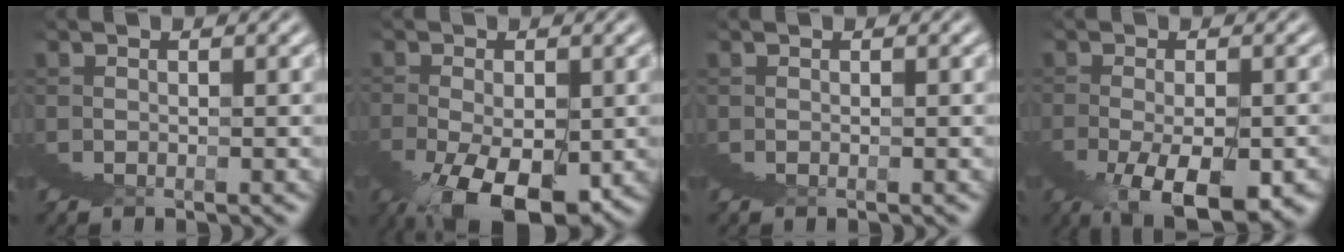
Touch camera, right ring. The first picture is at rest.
{"total": 4.8, "force": [-2.3, 0.8, 4.1], "torque": [-0.058, -0.019, -0.024]}
{"total": 0.0}
{"total": 4.9, "force": [-2.4, 0.8, 4.2], "torque": [-0.055, -0.009, -0.031]}